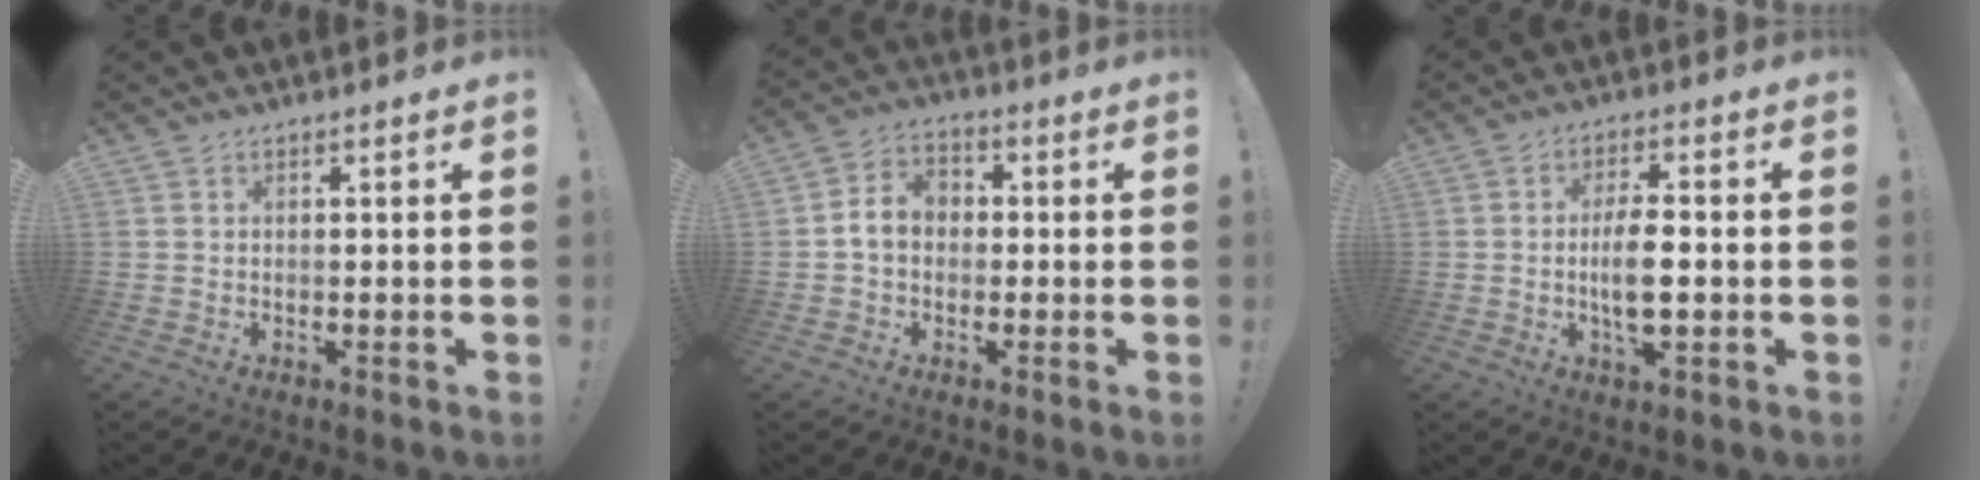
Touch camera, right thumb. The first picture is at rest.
{"total": 7.4, "force": [-0.1, 5.9, 4.4], "torque": [-0.076, 0.013, 0.002]}
{"total": 8.4, "force": [-1.2, 2.8, 7.8], "torque": [-0.138, -0.003, -0.025]}